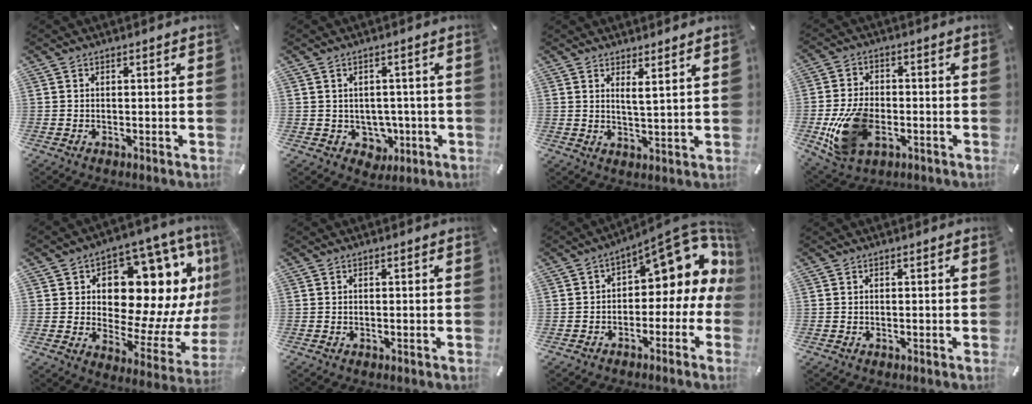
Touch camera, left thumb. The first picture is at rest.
{"total": 5.5, "force": [0.7, 5.3, 1.3], "torque": [-0.004, -0.014, 0.017]}
{"total": 3.4, "force": [2.7, -0.3, 2.1], "torque": [-0.041, -0.017, 0.044]}
{"total": 14.6, "force": [-3.8, 9.8, 10.2], "torque": [-0.214, 0.002, -0.065]}
{"total": 19.2, "force": [7.2, 11.3, 13.7], "torque": [-0.187, -0.064, 0.118]}
{"total": 0.0}
{"total": 12.9, "force": [6.3, 6.3, 9.4], "torque": [-0.115, -0.054, 0.102]}
{"total": 0.0}